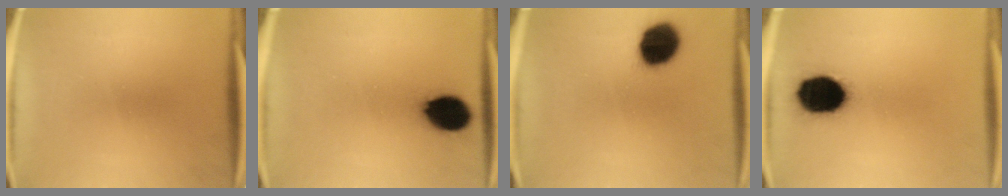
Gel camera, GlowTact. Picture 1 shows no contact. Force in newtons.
{"total": 11.2}
{"total": 12.9}
{"total": 16.0}